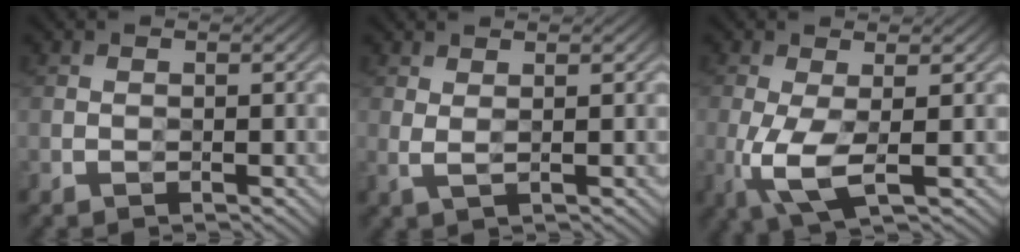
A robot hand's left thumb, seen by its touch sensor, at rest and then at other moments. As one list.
[{"total": 1.6, "force": [1.3, -0.1, 0.9], "torque": [-0.022, 0.002, 0.027]}, {"total": 5.4, "force": [-1.3, 1.7, 5.0], "torque": [-0.132, -0.004, -0.026]}]